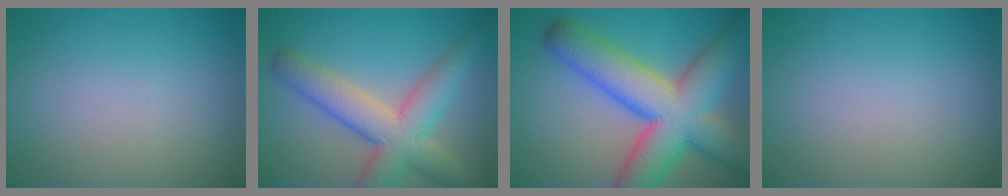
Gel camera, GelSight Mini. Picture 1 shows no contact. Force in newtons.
{"total": 7.4, "press": 7.4, "slide": 0.7}
{"total": 12.2, "press": 12.2, "slide": 0.5}
{"total": 0.0}